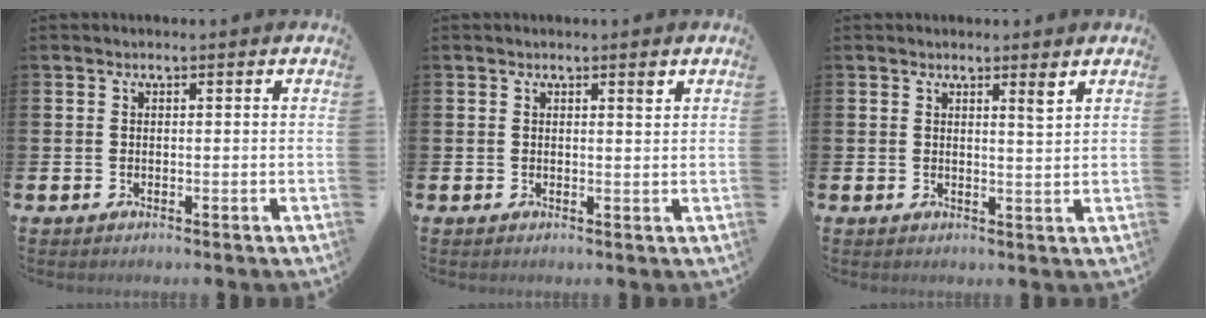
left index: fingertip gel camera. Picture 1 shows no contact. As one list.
[{"total": 1.6, "force": [1.2, 0.1, 1.0], "torque": [-0.006, -0.004, 0.019]}, {"total": 2.4, "force": [2.0, 0.0, 1.3], "torque": [-0.015, -0.010, 0.031]}]